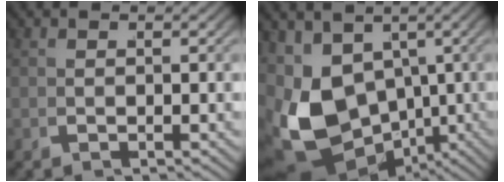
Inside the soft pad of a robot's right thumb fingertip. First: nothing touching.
{"total": 13.5, "force": [-2.7, 9.8, 8.8], "torque": [-0.209, -0.082, -0.009]}